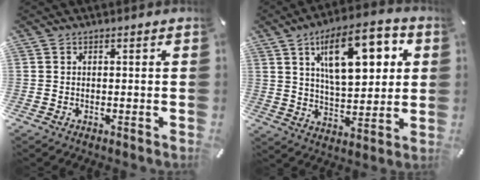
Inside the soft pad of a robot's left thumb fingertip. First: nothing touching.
{"total": 18.1, "force": [7.8, 8.4, 14.0], "torque": [-0.214, -0.013, 0.125]}